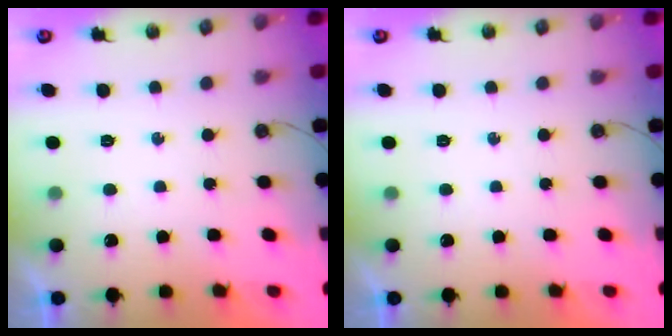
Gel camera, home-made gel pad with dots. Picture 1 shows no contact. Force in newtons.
{"total": 0.0}